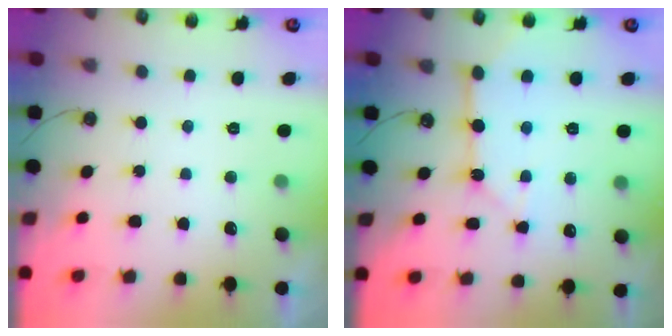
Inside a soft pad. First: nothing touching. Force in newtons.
{"total": 9.3, "press": 9.3, "slide": 0.2}